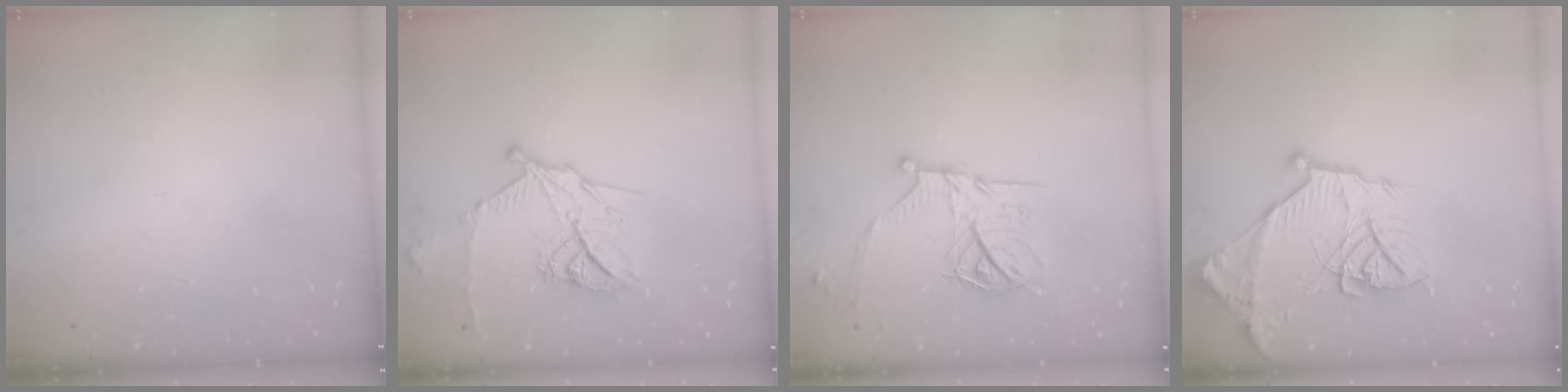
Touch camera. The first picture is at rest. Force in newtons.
{"total": 14.9, "press": 14.9, "slide": 0.8}
{"total": 16.4, "press": 16.4, "slide": 0.9}
{"total": 18.2, "press": 18.2, "slide": 1.4}